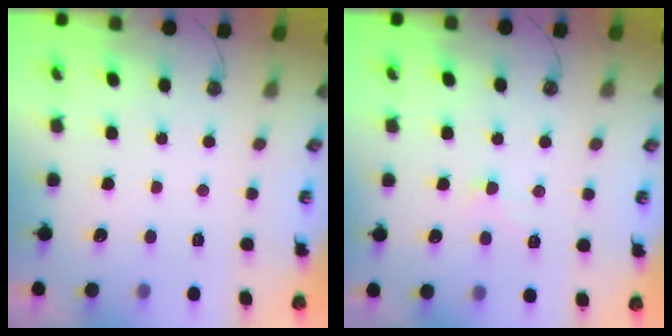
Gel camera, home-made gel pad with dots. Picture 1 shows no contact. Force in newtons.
{"total": 1.3, "press": 1.2, "slide": 0.4}